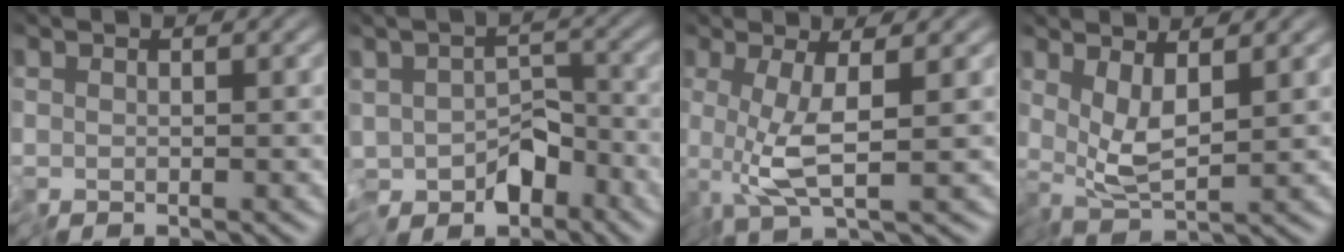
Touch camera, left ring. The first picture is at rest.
{"total": 6.0, "force": [-3.7, 3.1, 3.5], "torque": [-0.051, -0.003, -0.070]}
{"total": 3.9, "force": [-0.4, 0.2, 3.8], "torque": [-0.084, -0.005, -0.008]}
{"total": 2.9, "force": [0.8, 0.5, 2.7], "torque": [-0.061, -0.005, 0.019]}